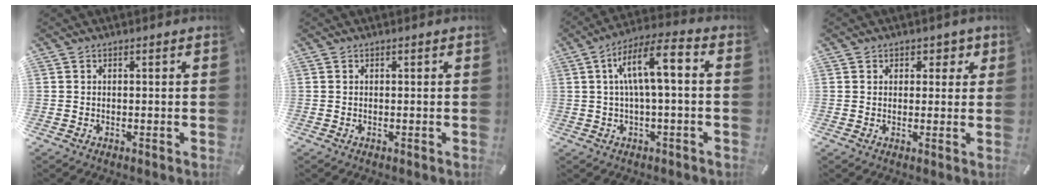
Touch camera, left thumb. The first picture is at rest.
{"total": 0.0}
{"total": 10.9, "force": [1.6, 3.2, 10.3], "torque": [-0.180, 0.009, 0.027]}
{"total": 2.7, "force": [0.9, 2.4, 0.8], "torque": [0.013, -0.005, 0.008]}